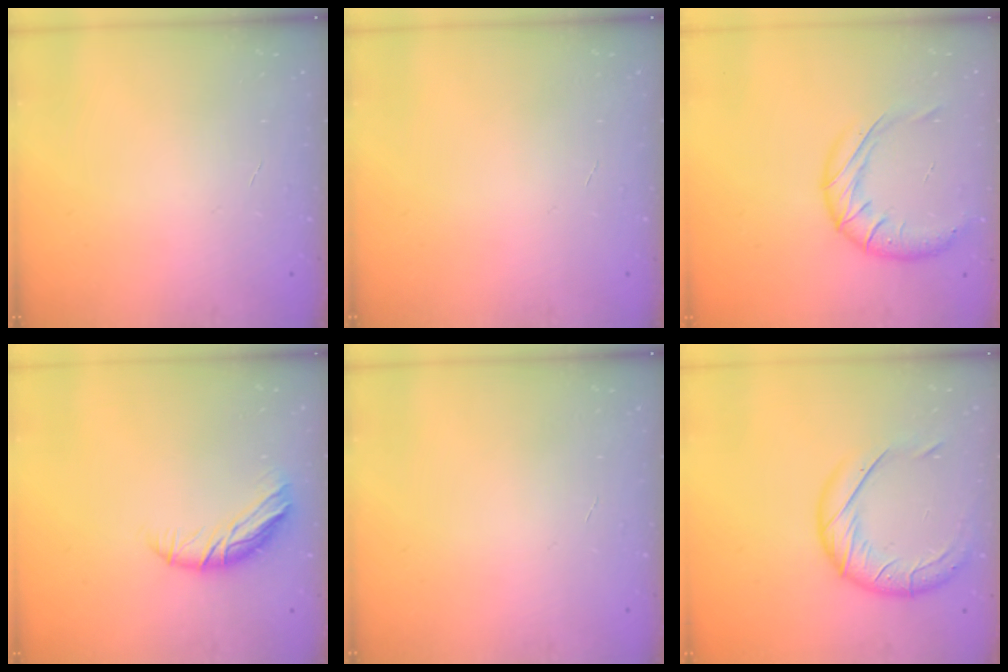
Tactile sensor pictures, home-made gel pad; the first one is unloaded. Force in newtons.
{"total": 0.0}
{"total": 13.6, "press": 13.5, "slide": 1.5}
{"total": 9.6, "press": 9.5, "slide": 1.1}
{"total": 0.0}
{"total": 16.0, "press": 15.8, "slide": 2.1}